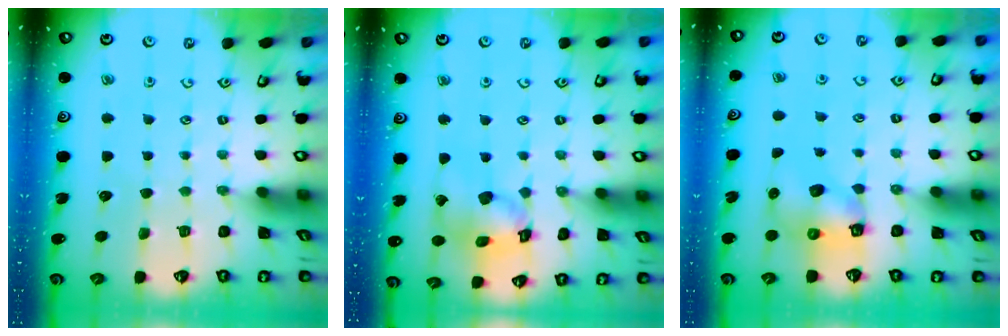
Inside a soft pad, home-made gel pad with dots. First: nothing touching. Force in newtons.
{"total": 13.5, "press": 13.4, "slide": 1.8}
{"total": 6.6, "press": 6.5, "slide": 1.0}